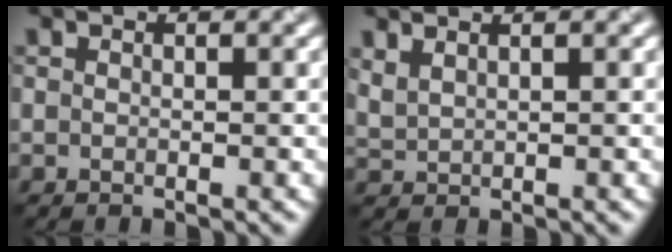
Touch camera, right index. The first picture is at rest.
{"total": 1.9, "force": [1.4, 0.7, 1.0], "torque": [-0.027, 0.004, 0.033]}